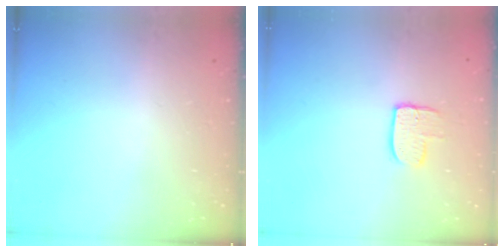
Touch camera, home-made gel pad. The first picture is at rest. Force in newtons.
{"total": 7.4, "press": 7.4, "slide": 0.2}